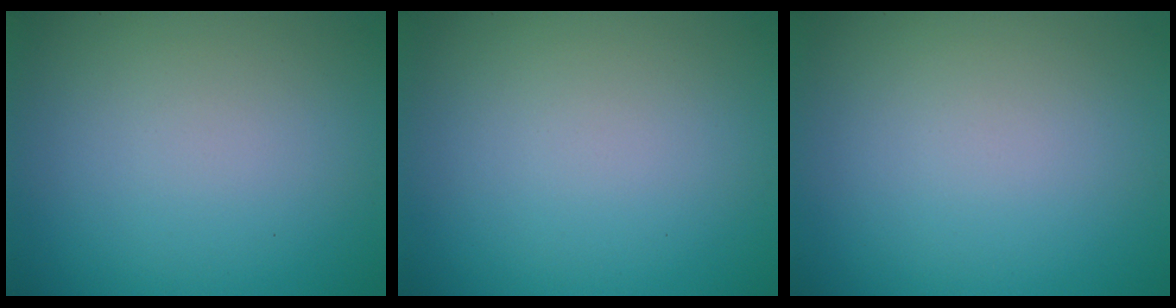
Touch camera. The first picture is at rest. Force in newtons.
{"total": 0.0}
{"total": 0.0}